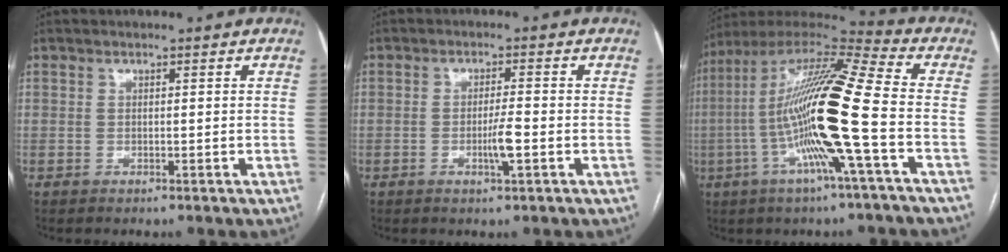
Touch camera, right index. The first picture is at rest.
{"total": 3.6, "force": [-1.1, 0.1, 3.4], "torque": [-0.063, -0.005, -0.019]}
{"total": 20.1, "force": [-3.8, 0.1, 19.8], "torque": [-0.382, -0.002, -0.085]}